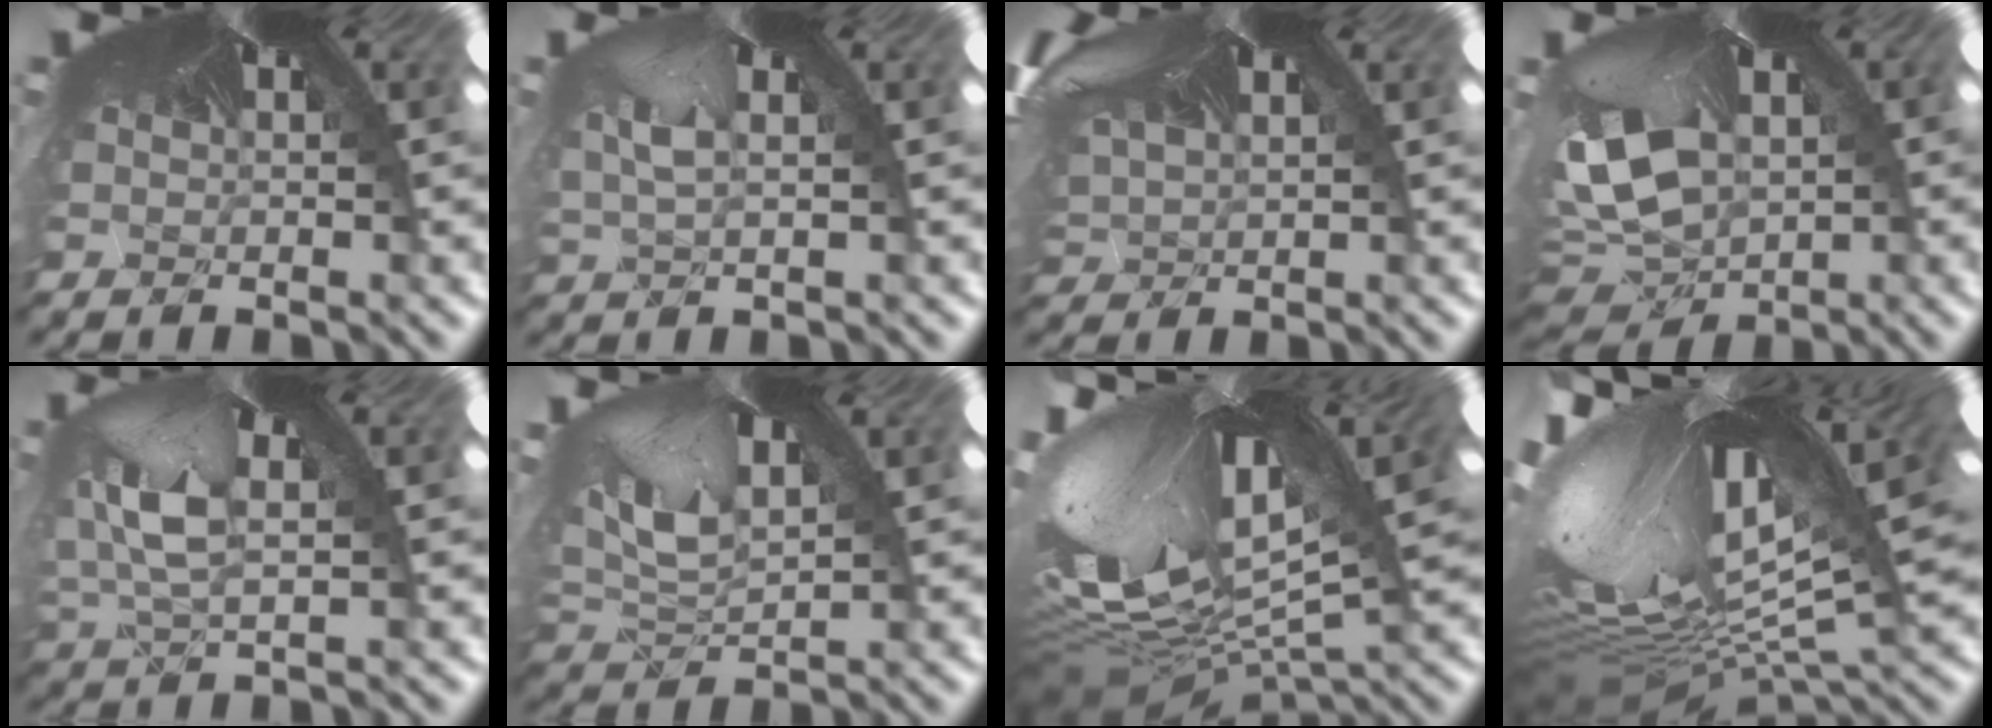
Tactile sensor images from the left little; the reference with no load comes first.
{"total": 1.7, "force": [-1.5, 0.6, 0.5], "torque": [-0.037, -0.028, 0.014]}
{"total": 1.2, "force": [0.6, 0.9, -0.4], "torque": [-0.021, -0.010, 0.029]}
{"total": 4.6, "force": [-3.6, 2.8, -0.4], "torque": [-0.063, -0.080, -0.011]}
{"total": 4.0, "force": [-3.3, 1.9, -1.4], "torque": [-0.050, -0.059, -0.018]}
{"total": 3.0, "force": [-2.0, 2.2, -0.2], "torque": [-0.042, -0.057, 0.004]}
{"total": 4.1, "force": [-3.2, 1.4, 2.2], "torque": [-0.110, -0.097, -0.008]}
{"total": 4.6, "force": [-3.7, 0.3, 2.7], "torque": [-0.108, -0.104, -0.007]}